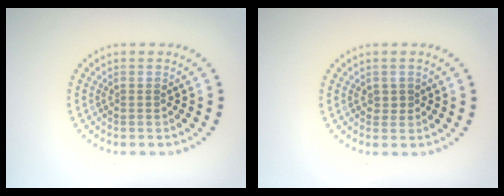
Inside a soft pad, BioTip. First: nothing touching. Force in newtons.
{"total": 0.6, "press": 0.5, "slide": 0.3}